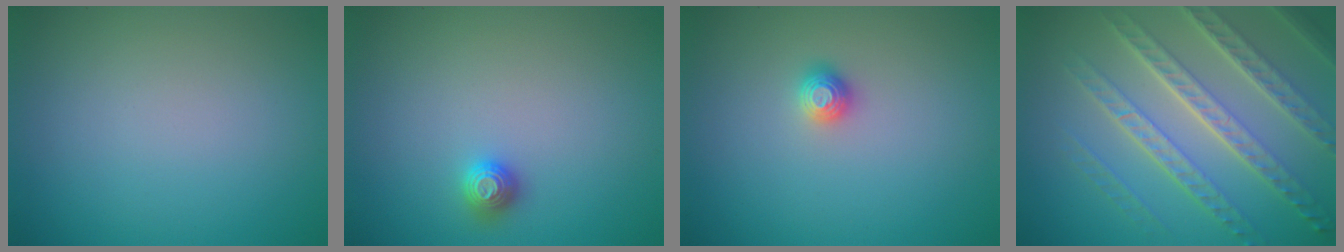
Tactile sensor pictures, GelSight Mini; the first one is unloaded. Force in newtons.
{"total": 1.2, "press": 1.1, "slide": 0.2}
{"total": 1.1, "press": 1.1, "slide": 0.3}
{"total": 7.5, "press": 5.3, "slide": 5.3}